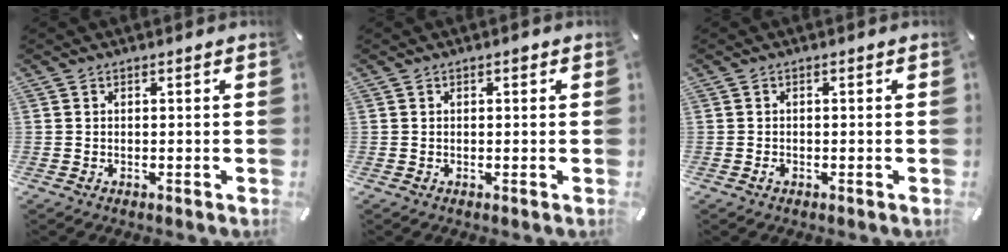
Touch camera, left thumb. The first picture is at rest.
{"total": 0.6, "force": [0.2, 0.4, 0.4], "torque": [0.000, 0.001, 0.001]}
{"total": 0.8, "force": [-0.4, 0.5, 0.5], "torque": [-0.011, 0.000, -0.008]}